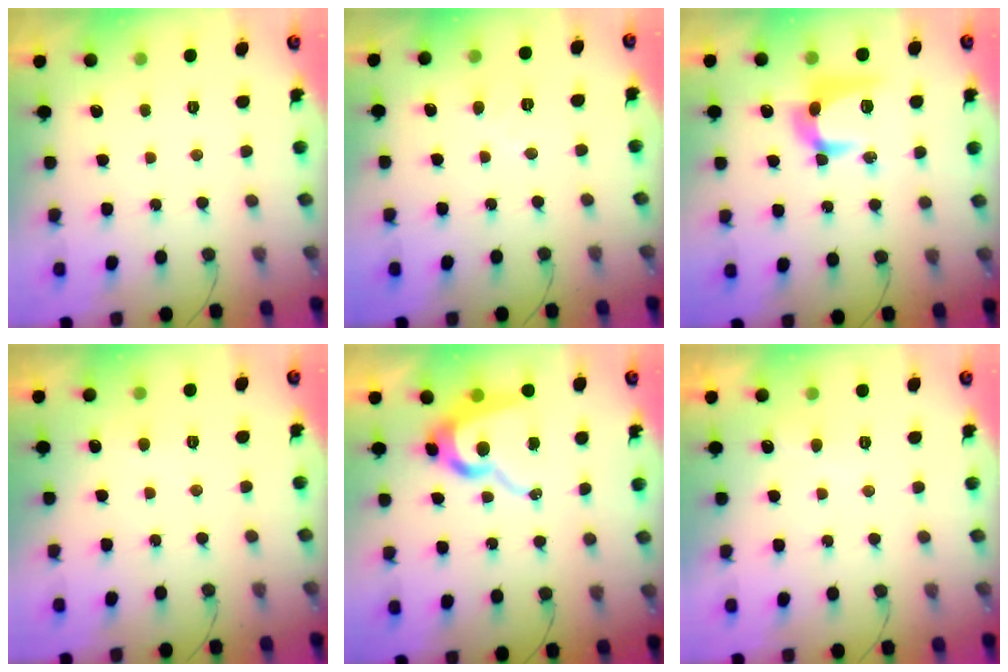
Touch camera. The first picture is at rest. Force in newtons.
{"total": 6.7, "press": 6.7, "slide": 0.6}
{"total": 11.8, "press": 11.8, "slide": 0.4}
{"total": 4.8, "press": 4.8, "slide": 0.4}
{"total": 14.6, "press": 14.5, "slide": 1.7}
{"total": 4.5, "press": 4.5, "slide": 0.5}